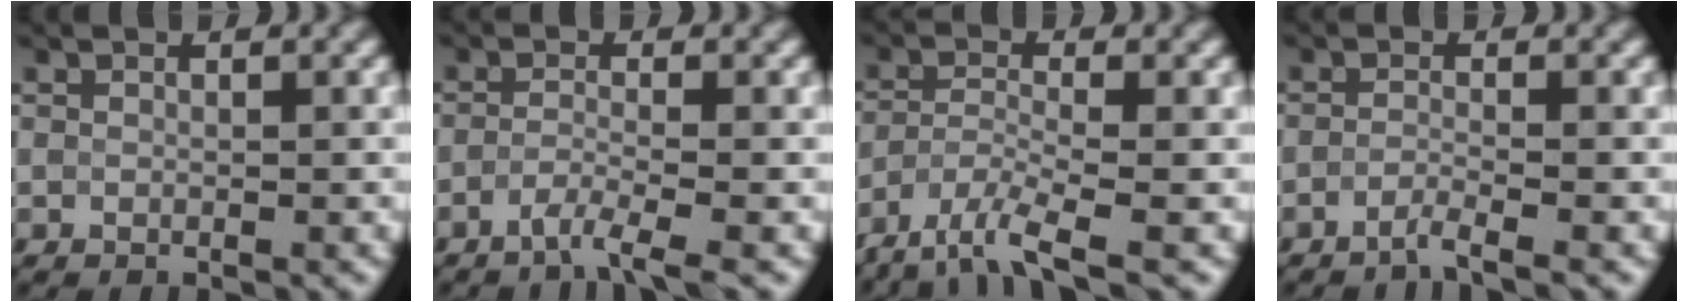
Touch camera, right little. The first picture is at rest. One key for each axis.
{"total": 2.5, "fx": -2.3, "fy": -0.2, "fz": 1.1, "tx": -0.020, "ty": -0.001, "tz": -0.053}
{"total": 5.1, "fx": -4.5, "fy": 0.6, "fz": 2.2, "tx": -0.050, "ty": -0.010, "tz": -0.090}
{"total": 1.9, "fx": -1.8, "fy": -0.2, "fz": 0.2, "tx": 0.000, "ty": -0.001, "tz": -0.045}